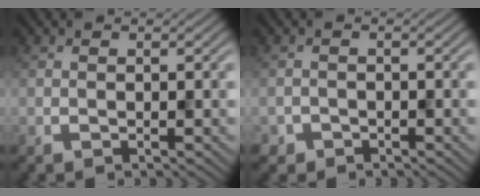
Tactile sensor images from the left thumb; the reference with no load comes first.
{"total": 1.3, "force": [-0.8, 0.8, -0.6], "torque": [0.015, 0.000, -0.014]}